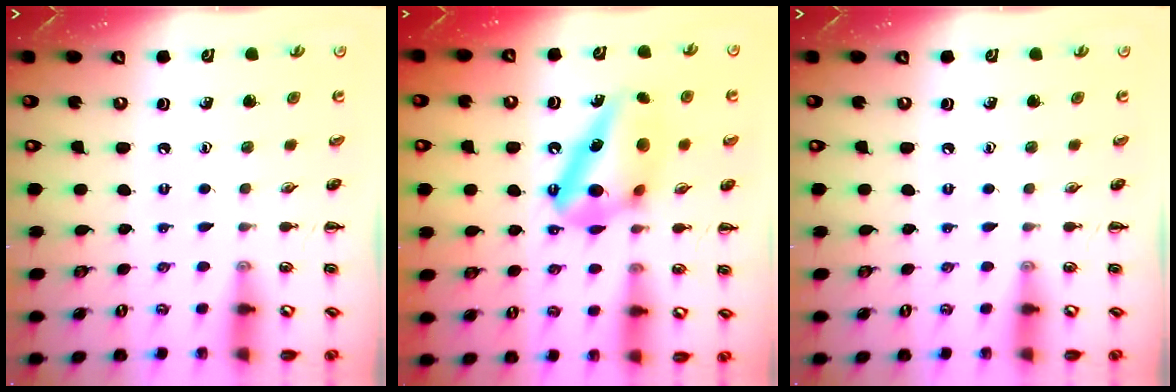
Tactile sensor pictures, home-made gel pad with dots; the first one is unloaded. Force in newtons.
{"total": 13.6, "press": 13.6, "slide": 0.3}
{"total": 0.0}